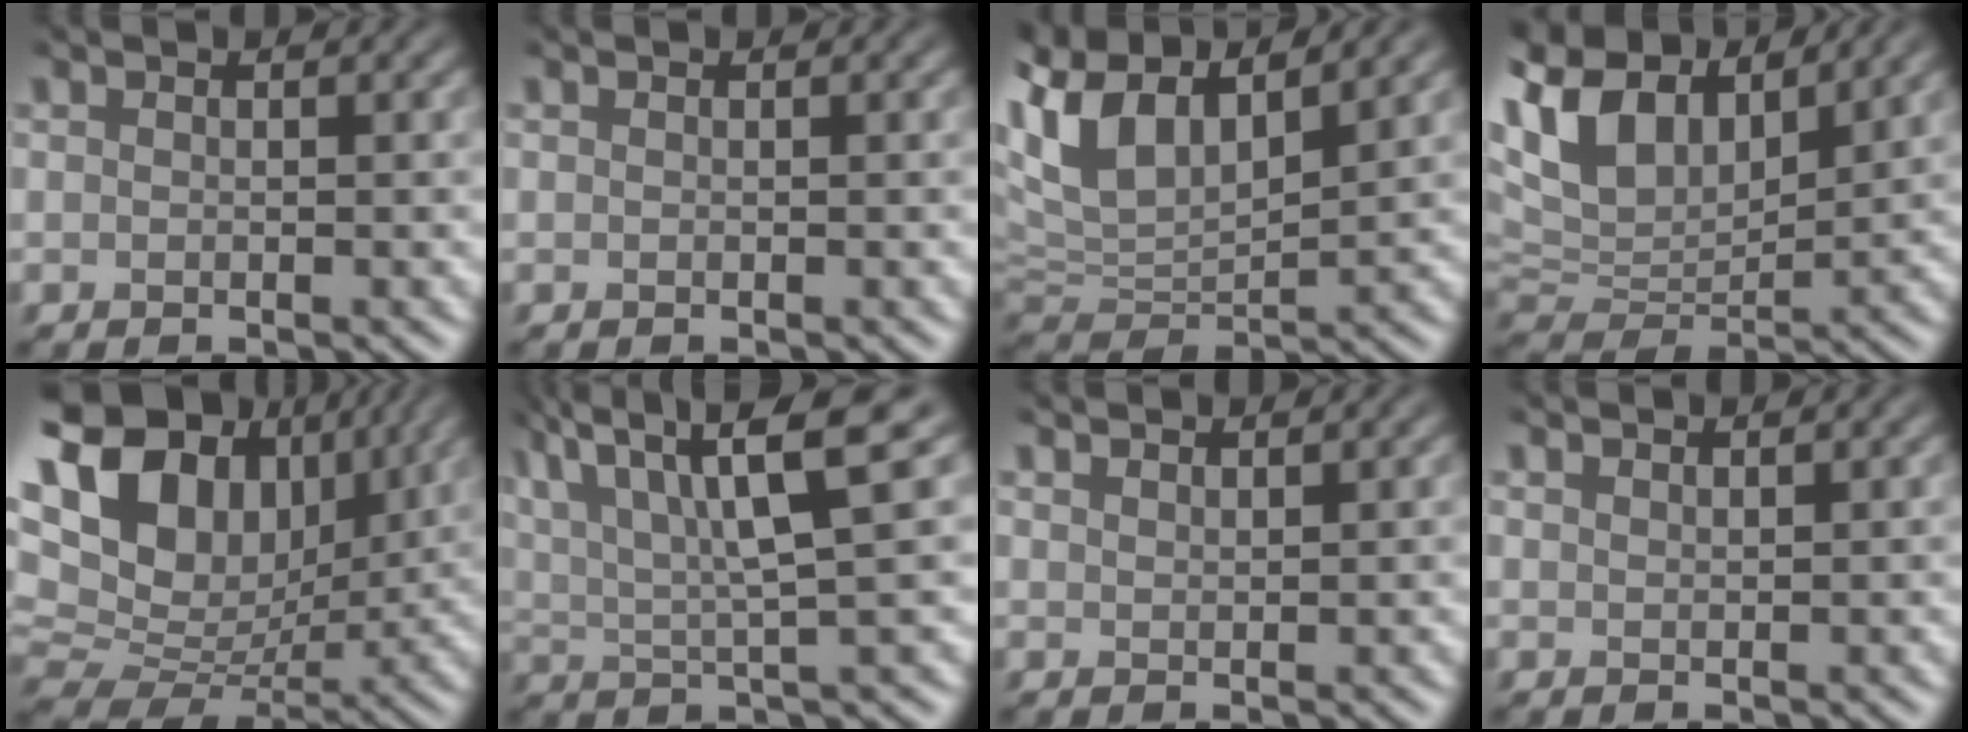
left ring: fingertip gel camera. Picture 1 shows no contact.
{"total": 0.0}
{"total": 7.8, "force": [4.4, 3.7, 5.3], "torque": [-0.123, 0.014, 0.084]}
{"total": 10.0, "force": [5.8, 5.5, 5.9], "torque": [-0.142, 0.025, 0.106]}
{"total": 14.9, "force": [6.1, 9.9, 9.3], "torque": [-0.205, 0.044, 0.123]}
{"total": 10.3, "force": [4.9, 2.1, 8.8], "torque": [-0.145, 0.026, 0.084]}
{"total": 1.3, "force": [1.3, 0.1, 0.2], "torque": [-0.003, 0.002, 0.023]}
{"total": 1.0, "force": [0.9, 0.1, 0.1], "torque": [0.000, 0.001, 0.018]}